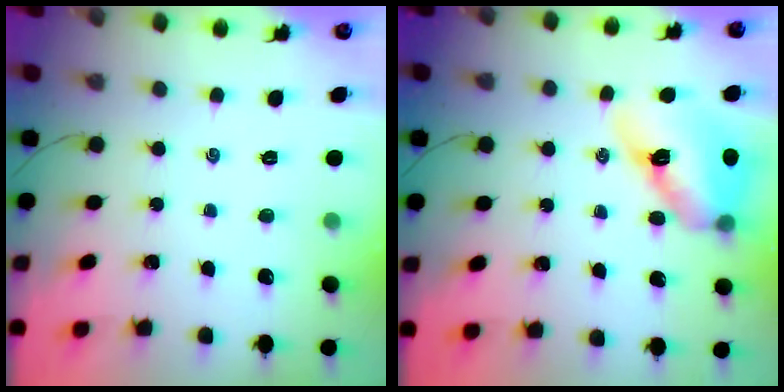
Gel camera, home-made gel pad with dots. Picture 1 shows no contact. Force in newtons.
{"total": 12.5, "press": 11.9, "slide": 3.7}